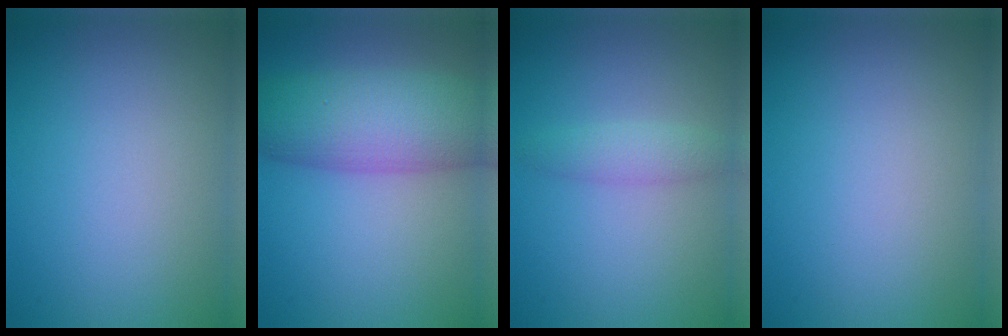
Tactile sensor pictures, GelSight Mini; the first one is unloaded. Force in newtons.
{"total": 8.5, "press": 8.5, "slide": 0.2}
{"total": 1.8, "press": 1.8, "slide": 0.0}
{"total": 0.0}